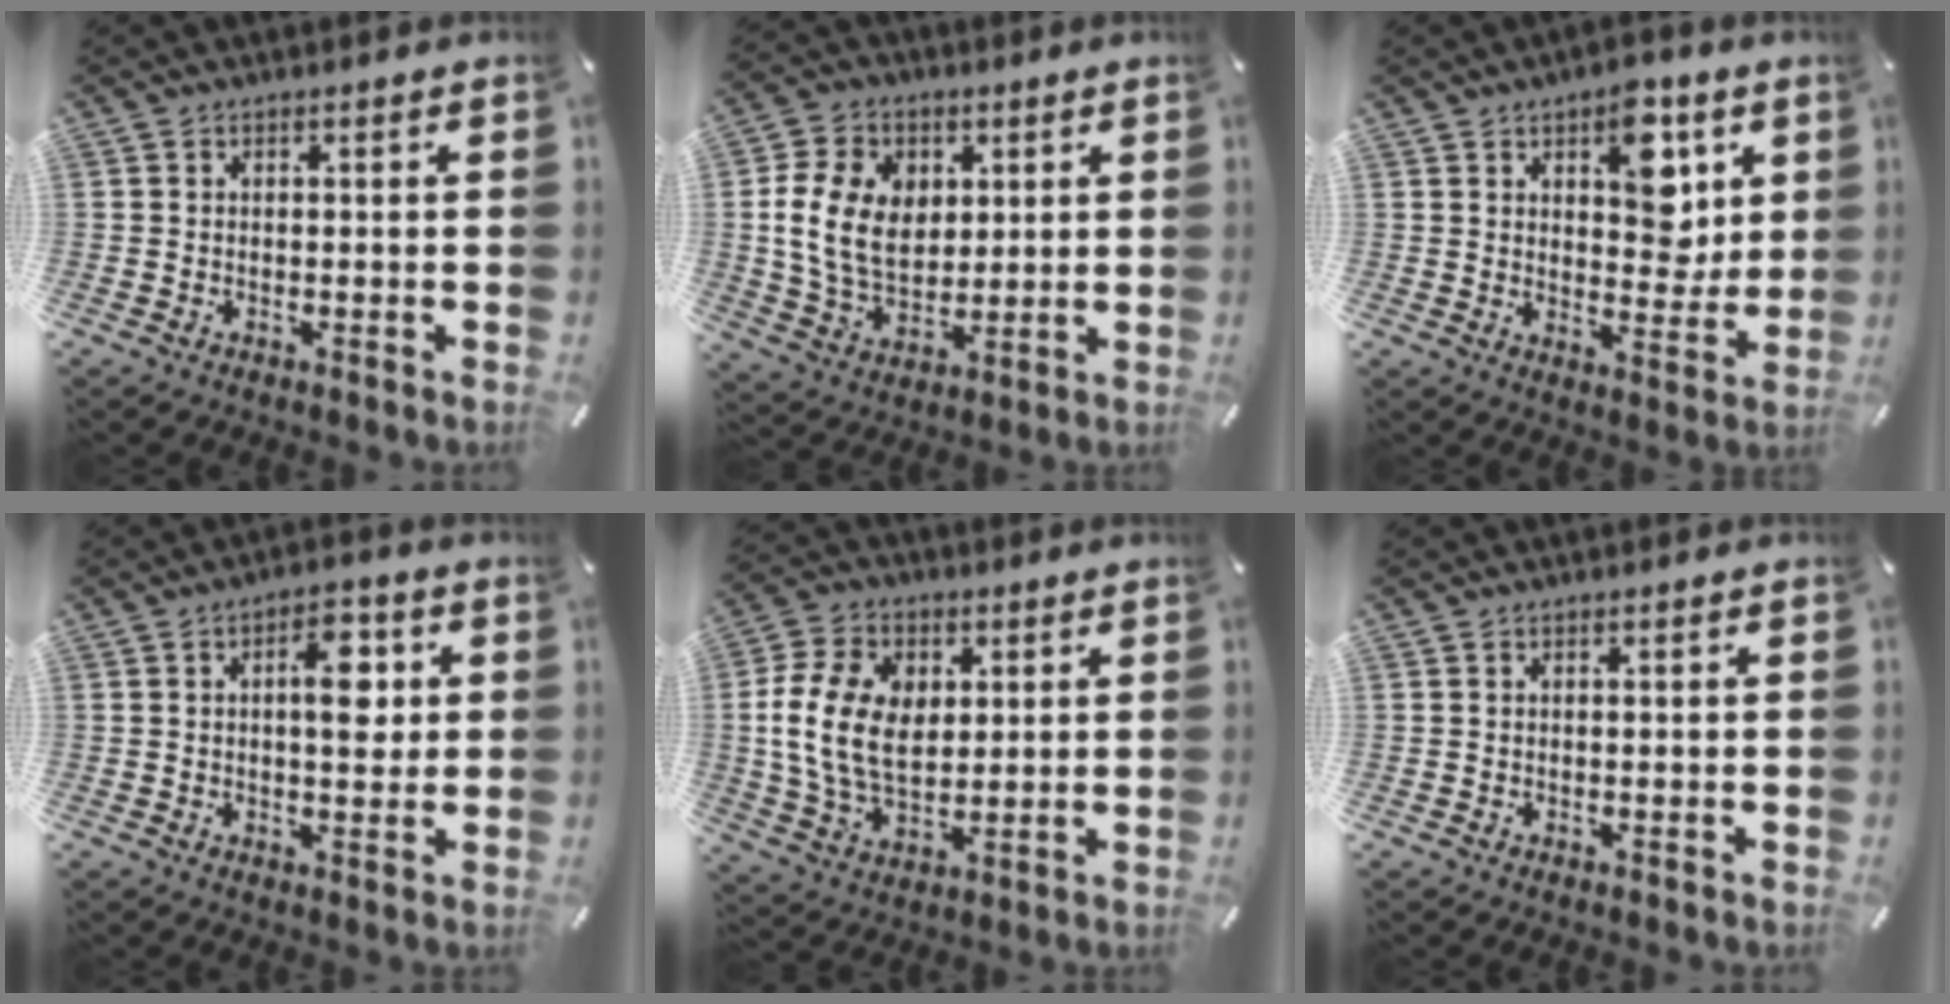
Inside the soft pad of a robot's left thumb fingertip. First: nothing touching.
{"total": 13.1, "force": [2.1, 10.2, 8.0], "torque": [-0.174, 0.009, 0.037]}
{"total": 11.0, "force": [5.0, 6.8, 6.9], "torque": [-0.070, -0.027, 0.082]}
{"total": 8.8, "force": [1.6, 4.4, 7.4], "torque": [-0.094, -0.005, 0.020]}
{"total": 14.2, "force": [1.9, 10.1, 9.7], "torque": [-0.219, 0.014, 0.035]}
{"total": 0.0}